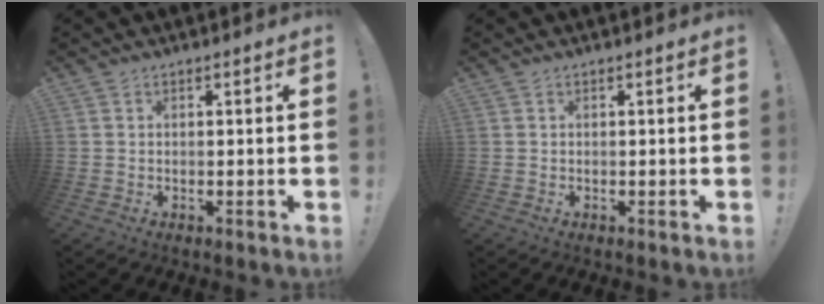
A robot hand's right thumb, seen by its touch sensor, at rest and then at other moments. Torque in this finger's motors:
{"motor_torque": [0.01, -0.01, 0.04, -0.01, 0.00]}